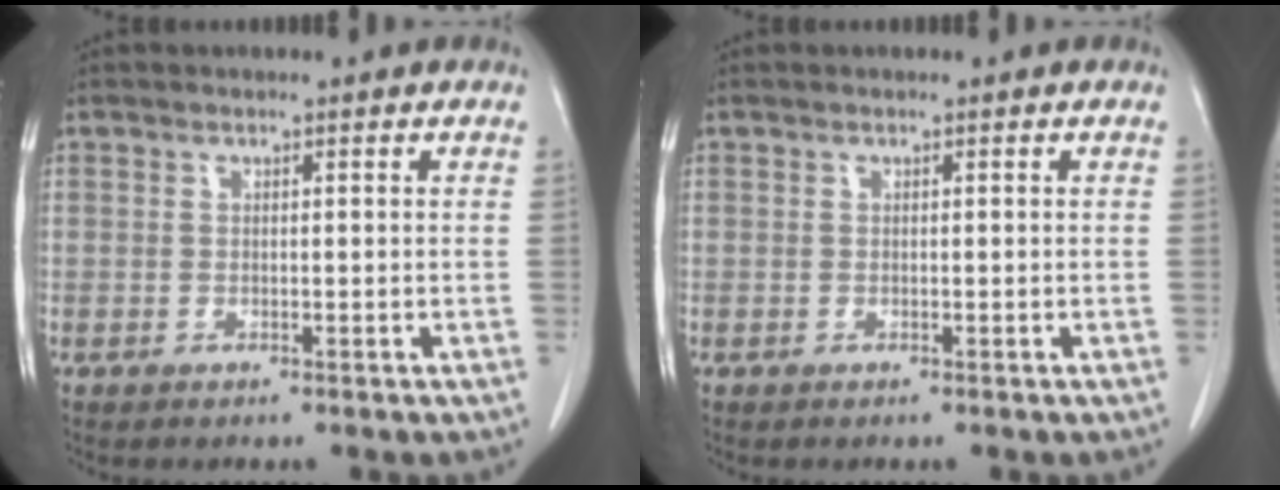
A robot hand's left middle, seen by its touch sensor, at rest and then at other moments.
{"total": 0.0}